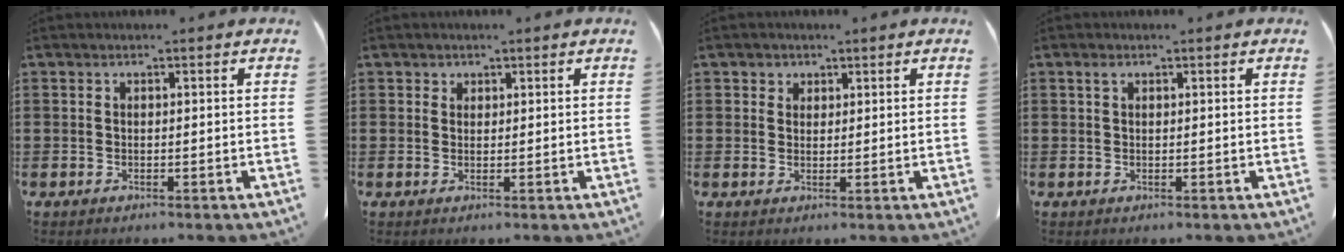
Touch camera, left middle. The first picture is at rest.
{"total": 1.0, "force": [0.8, 0.6, 0.0], "torque": [-0.003, 0.001, 0.016]}
{"total": 1.5, "force": [1.1, 1.1, 0.0], "torque": [0.003, 0.001, 0.020]}
{"total": 1.1, "force": [0.5, 0.5, 0.9], "torque": [-0.020, 0.004, 0.009]}